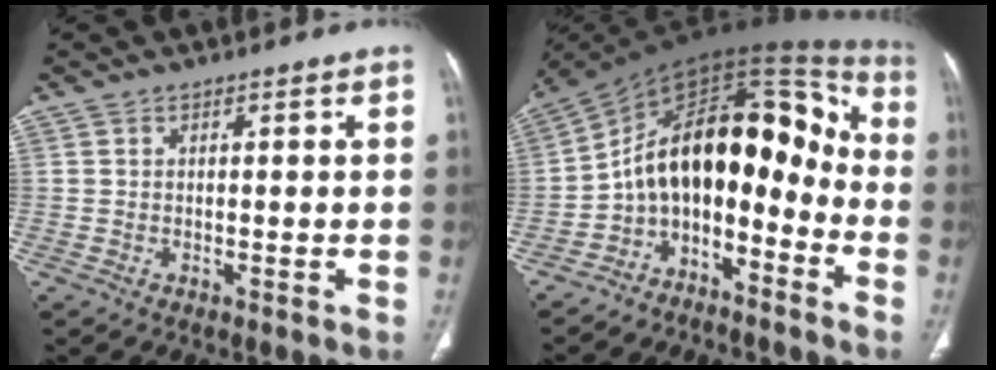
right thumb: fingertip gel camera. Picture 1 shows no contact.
{"total": 17.7, "force": [-6.1, 10.3, 13.1], "torque": [-0.159, 0.133, -0.106]}